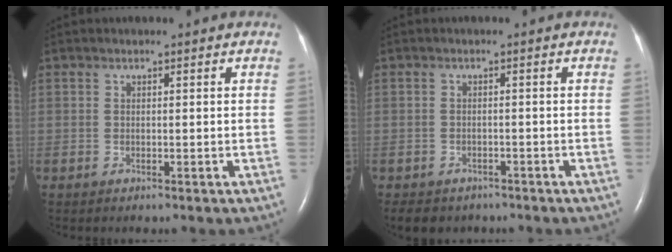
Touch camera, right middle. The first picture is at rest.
{"total": 6.1, "force": [-4.9, 3.3, 1.3], "torque": [-0.017, 0.002, -0.061]}